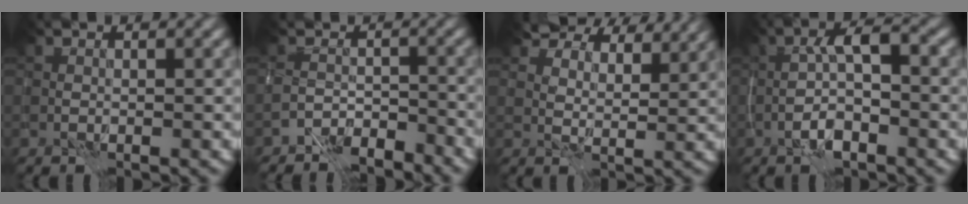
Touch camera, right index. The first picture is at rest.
{"total": 4.1, "force": [-3.7, 1.7, 0.9], "torque": [-0.009, -0.002, -0.070]}
{"total": 10.4, "force": [8.9, 3.8, 3.7], "torque": [-0.079, -0.008, 0.142]}
{"total": 3.5, "force": [-1.2, 1.2, 3.1], "torque": [-0.062, 0.012, -0.027]}